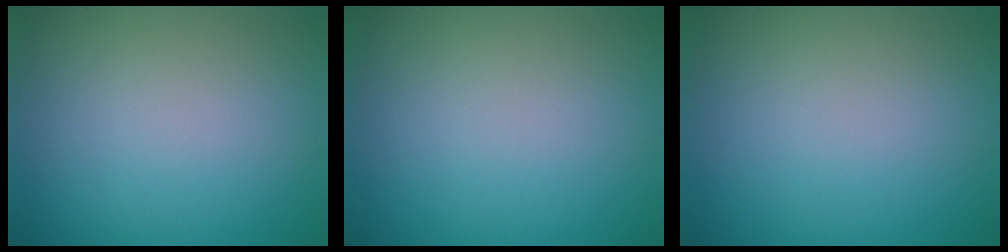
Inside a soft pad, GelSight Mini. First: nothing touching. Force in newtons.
{"total": 0.0}
{"total": 0.0}